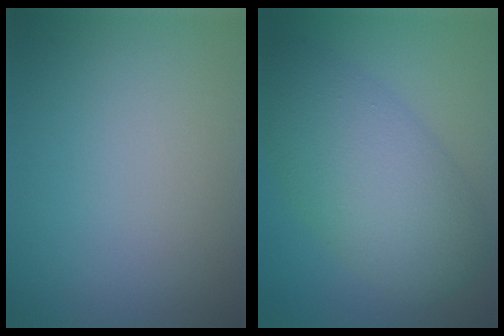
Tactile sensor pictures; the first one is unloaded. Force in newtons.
{"total": 8.0, "press": 8.0, "slide": 0.3}